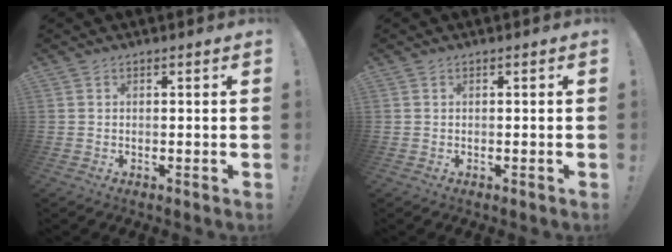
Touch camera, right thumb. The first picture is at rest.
{"total": 0.0}